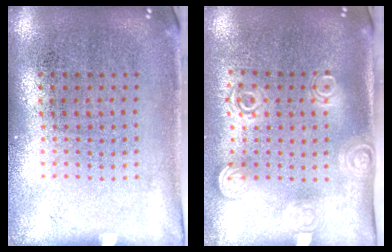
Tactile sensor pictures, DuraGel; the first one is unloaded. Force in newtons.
{"total": 1.7, "press": 1.3, "slide": 1.1}